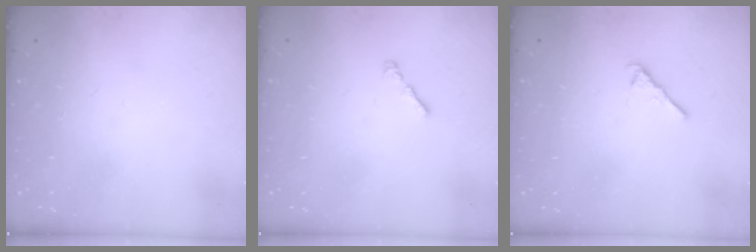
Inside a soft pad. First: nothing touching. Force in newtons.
{"total": 1.1, "press": 0.9, "slide": 0.5}
{"total": 3.9, "press": 3.8, "slide": 0.8}